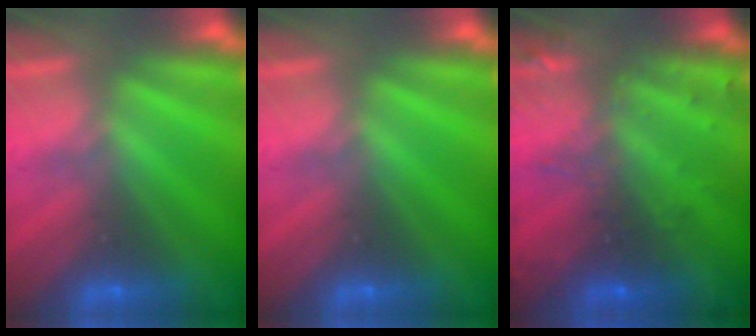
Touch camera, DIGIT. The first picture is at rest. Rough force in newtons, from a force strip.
{"total": 0.0}
{"total": 2.9}